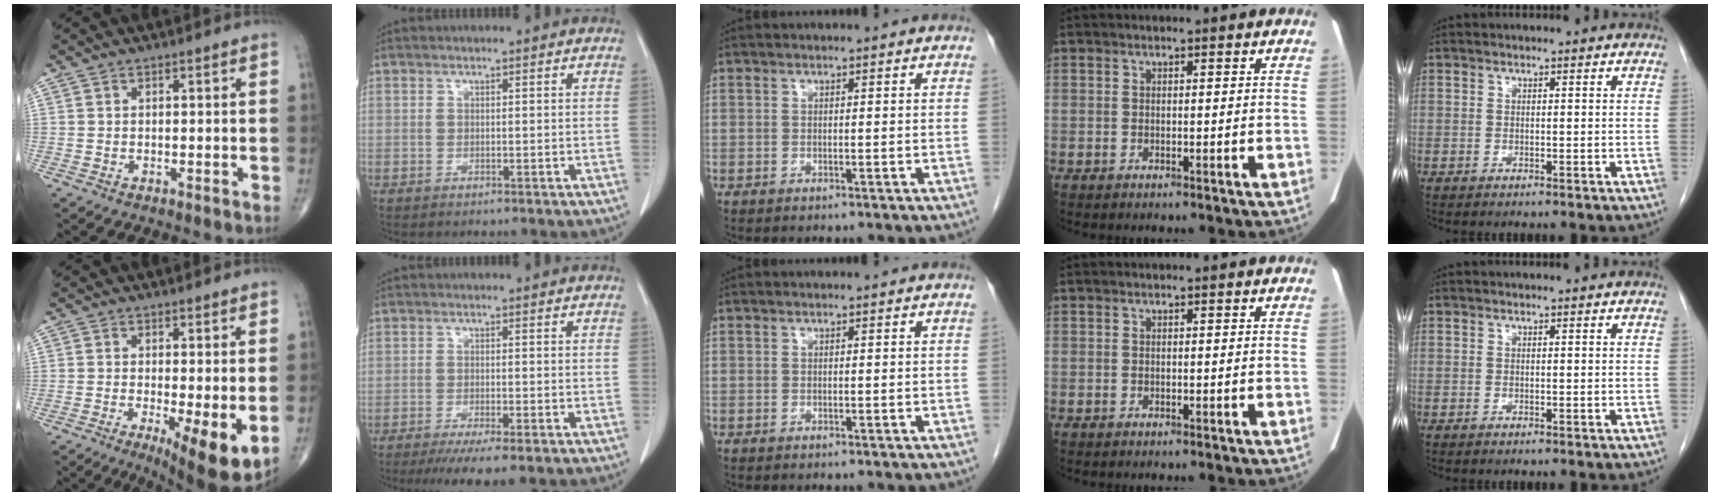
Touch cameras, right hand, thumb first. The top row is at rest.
{"thumb": {"total": 10.6, "force": [-2.4, 2.9, 9.9], "torque": [-0.146, -0.026, -0.032]}, "index": {"total": 8.2, "force": [-6.1, 0.5, 5.4], "torque": [-0.066, -0.016, -0.092]}}